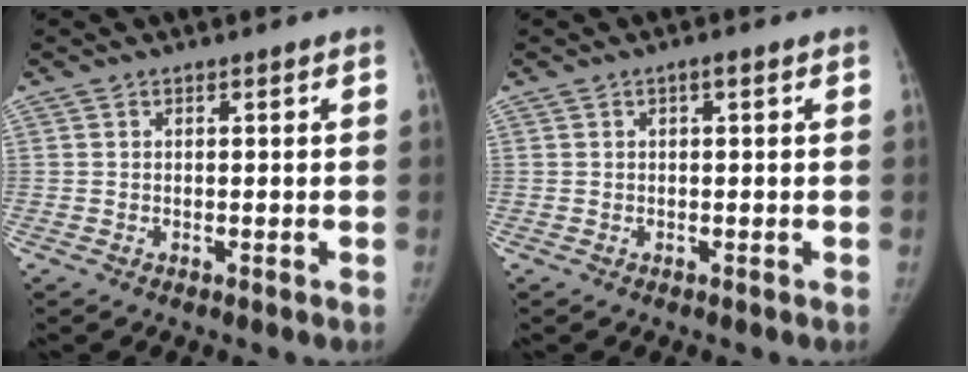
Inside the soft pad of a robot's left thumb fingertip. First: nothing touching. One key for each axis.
{"total": 1.0, "fx": 0.4, "fy": 0.3, "fz": 0.9, "tx": -0.015, "ty": 0.005, "tz": 0.002}